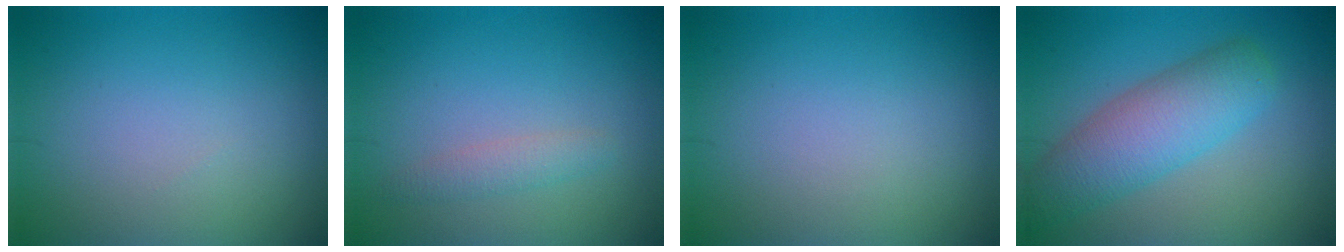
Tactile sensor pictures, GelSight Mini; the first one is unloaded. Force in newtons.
{"total": 1.4, "press": 1.4, "slide": 0.1}
{"total": 0.0}
{"total": 6.0, "press": 6.0, "slide": 0.2}